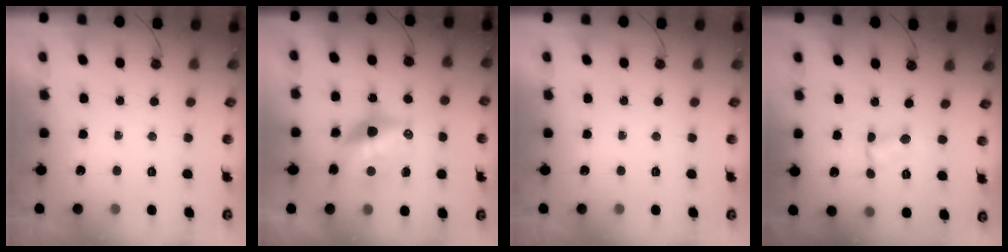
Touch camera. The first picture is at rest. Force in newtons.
{"total": 13.5, "press": 13.5, "slide": 1.4}
{"total": 0.0}
{"total": 1.8, "press": 1.8, "slide": 0.3}